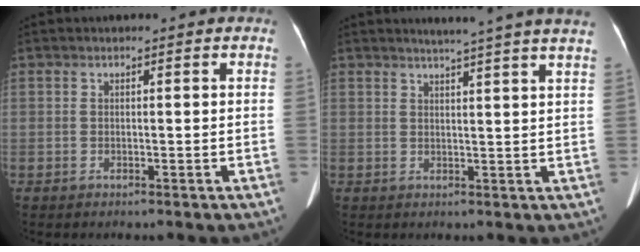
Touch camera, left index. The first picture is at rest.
{"total": 10.8, "force": [9.5, -1.4, 5.0], "torque": [-0.067, -0.032, 0.096]}